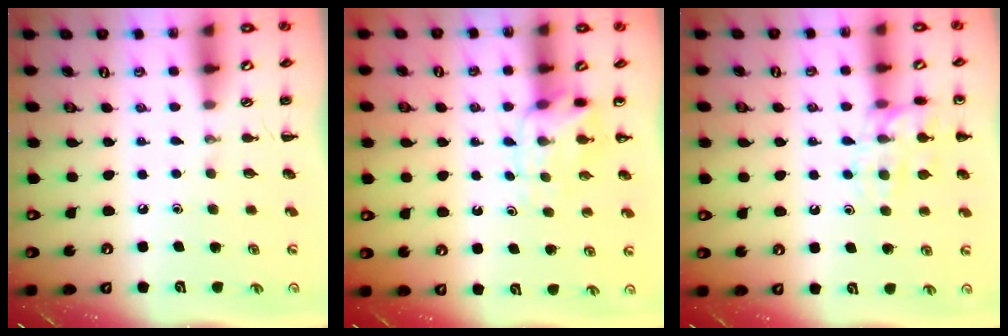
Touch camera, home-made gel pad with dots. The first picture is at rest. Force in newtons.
{"total": 5.9, "press": 5.8, "slide": 1.2}
{"total": 13.9, "press": 13.8, "slide": 1.1}